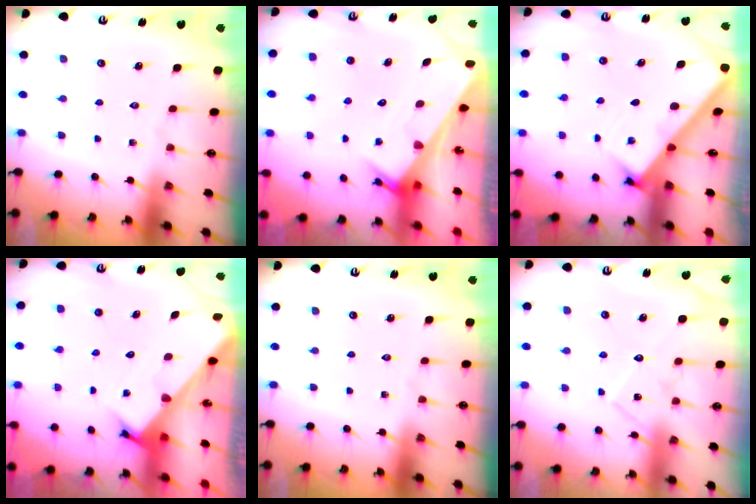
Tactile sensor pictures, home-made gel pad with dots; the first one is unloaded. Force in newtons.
{"total": 3.1, "press": 3.1, "slide": 0.3}
{"total": 2.4, "press": 2.4, "slide": 0.2}
{"total": 2.4, "press": 2.4, "slide": 0.2}
{"total": 0.0}
{"total": 10.2, "press": 10.2, "slide": 0.6}